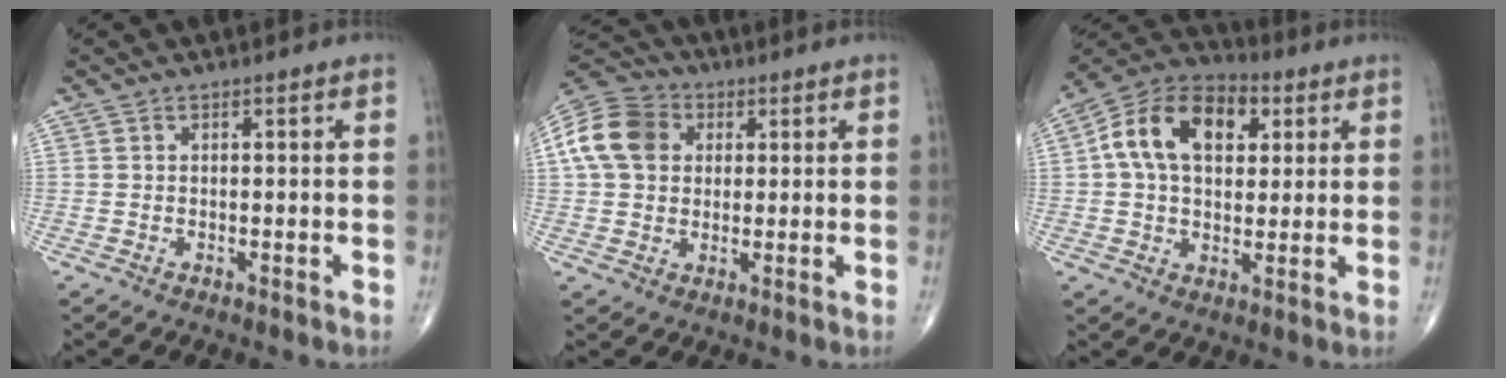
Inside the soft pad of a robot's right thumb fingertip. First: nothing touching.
{"total": 12.4, "force": [2.9, 9.8, 7.0], "torque": [-0.125, 0.015, 0.042]}
{"total": 16.1, "force": [4.2, 10.5, 11.5], "torque": [-0.177, 0.012, 0.063]}